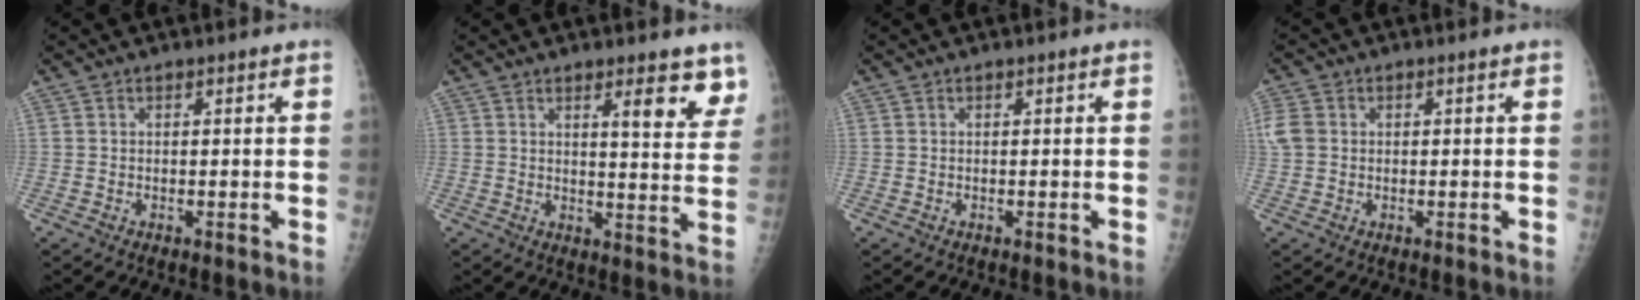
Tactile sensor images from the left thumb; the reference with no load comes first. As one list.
[{"total": 8.2, "force": [5.4, 2.1, 5.8], "torque": [-0.047, -0.034, 0.070]}, {"total": 0.0}, {"total": 4.3, "force": [0.6, 3.6, 2.4], "torque": [-0.063, 0.009, 0.014]}]